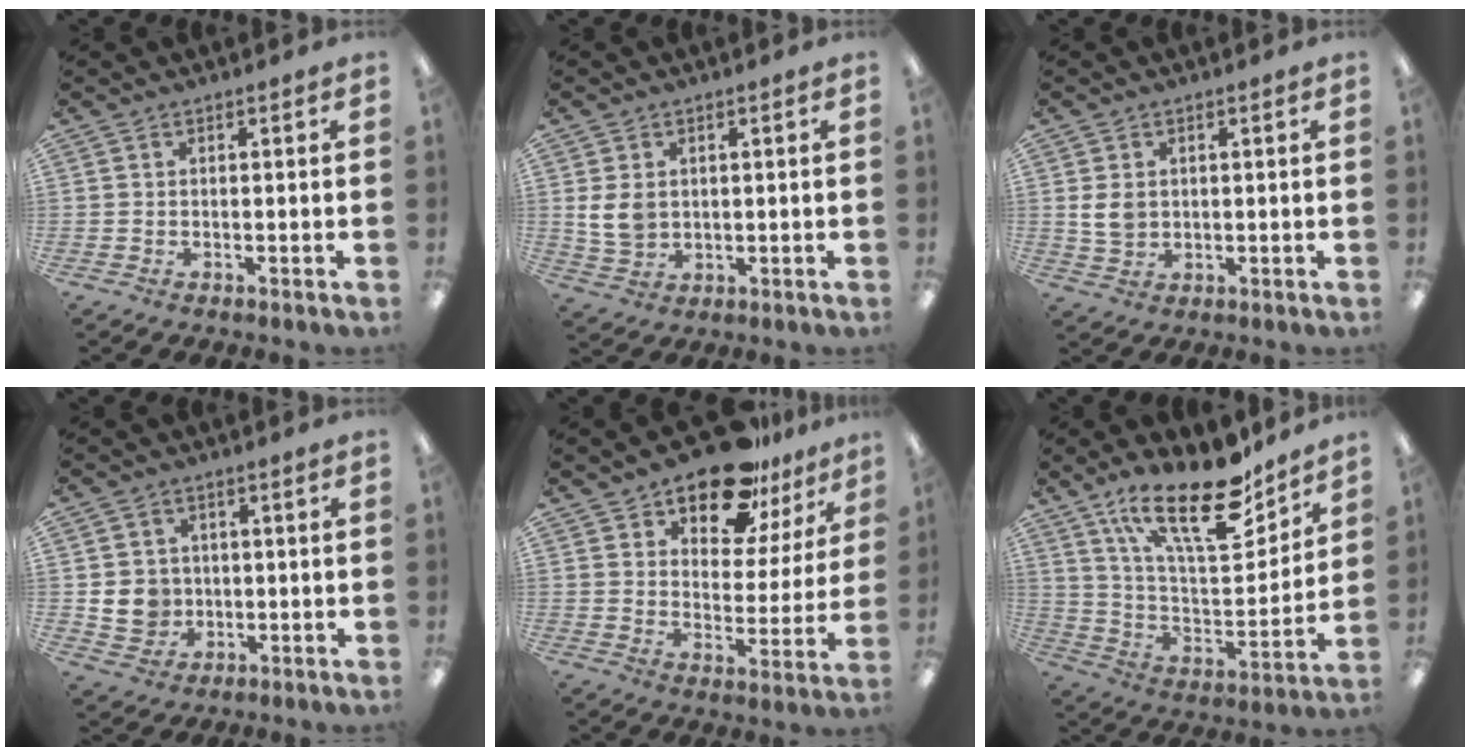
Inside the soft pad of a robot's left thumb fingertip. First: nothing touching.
{"total": 6.3, "force": [1.3, 4.9, 3.8], "torque": [-0.087, 0.001, 0.022]}
{"total": 4.9, "force": [0.8, 3.9, 2.9], "torque": [-0.064, -0.001, 0.012]}
{"total": 6.9, "force": [-0.2, 6.5, 2.2], "torque": [-0.048, 0.011, -0.001]}
{"total": 16.2, "force": [13.0, 7.1, 6.7], "torque": [-0.109, -0.083, 0.230]}
{"total": 23.0, "force": [15.5, 8.5, 14.7], "torque": [-0.238, -0.098, 0.266]}